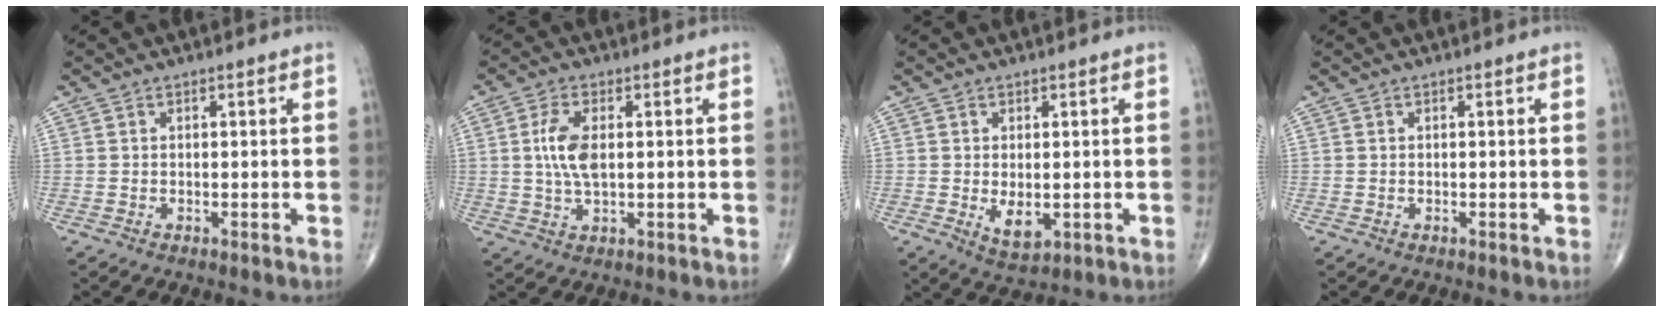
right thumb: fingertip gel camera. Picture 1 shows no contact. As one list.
[{"total": 6.6, "force": [0.8, 3.1, 5.8], "torque": [-0.122, -0.002, 0.014]}, {"total": 4.7, "force": [-0.6, 2.6, 3.8], "torque": [-0.053, -0.010, 0.002]}, {"total": 0.0}]